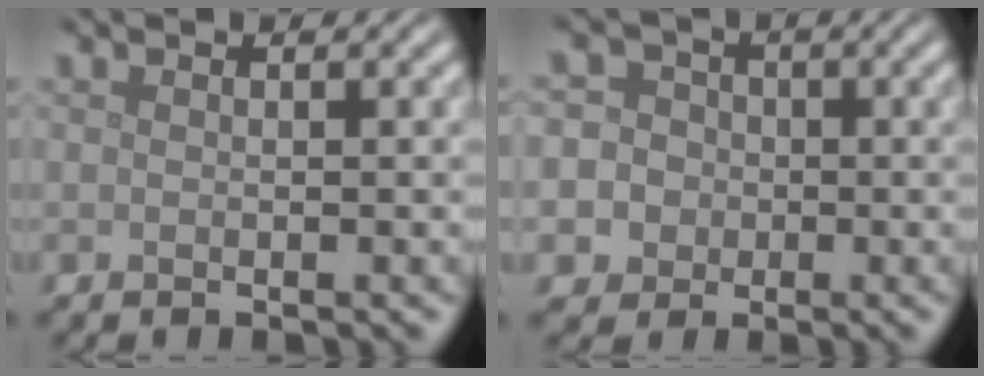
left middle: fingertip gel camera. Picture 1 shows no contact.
{"total": 8.0, "force": [-1.7, 7.6, 1.8], "torque": [-0.038, 0.010, -0.064]}